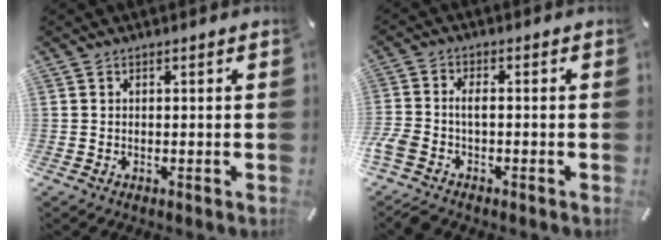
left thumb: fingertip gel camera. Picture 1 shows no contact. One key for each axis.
{"total": 4.5, "fx": -2.3, "fy": 2.2, "fz": 3.2, "tx": -0.091, "ty": 0.001, "tz": -0.051}